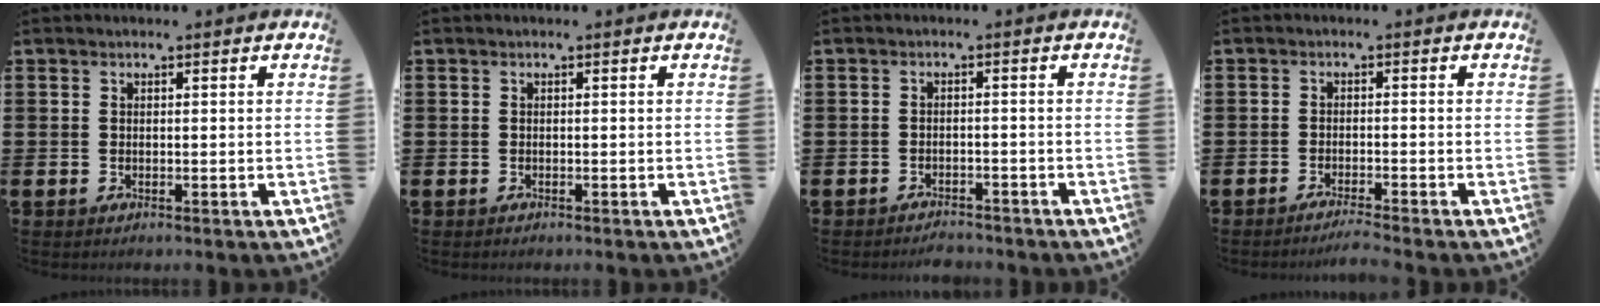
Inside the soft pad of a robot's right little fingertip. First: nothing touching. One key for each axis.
{"total": 0.0}
{"total": 1.9, "fx": -1.9, "fy": 0.2, "fz": -0.1, "tx": -0.004, "ty": 0.003, "tz": -0.042}
{"total": 1.7, "fx": -1.5, "fy": -0.2, "fz": 0.7, "tx": -0.010, "ty": 0.002, "tz": -0.029}